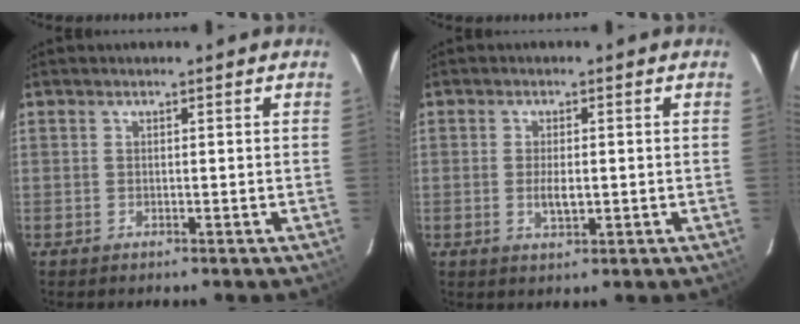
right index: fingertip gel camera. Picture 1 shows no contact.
{"total": 3.3, "force": [-0.4, 1.4, 2.9], "torque": [-0.052, -0.006, -0.005]}